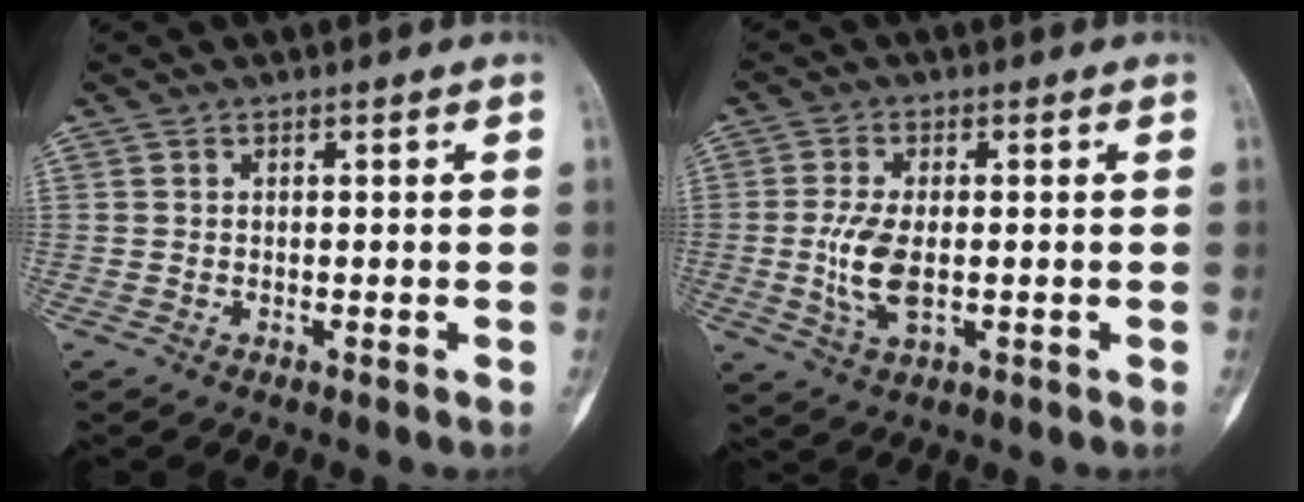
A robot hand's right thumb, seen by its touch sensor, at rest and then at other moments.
{"total": 7.1, "force": [-0.7, 3.3, 6.2], "torque": [-0.135, -0.007, -0.010]}